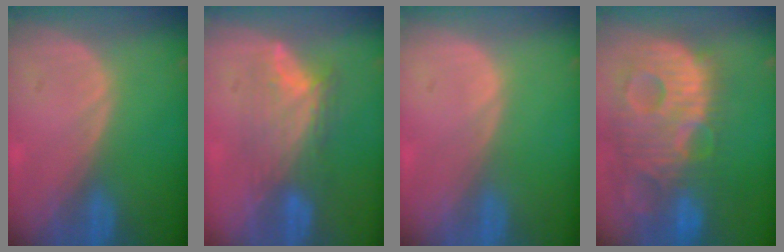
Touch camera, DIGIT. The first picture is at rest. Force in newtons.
{"total": 7.0, "press": 6.7, "slide": 1.9}
{"total": 0.0}
{"total": 14.0, "press": 12.0, "slide": 7.1}